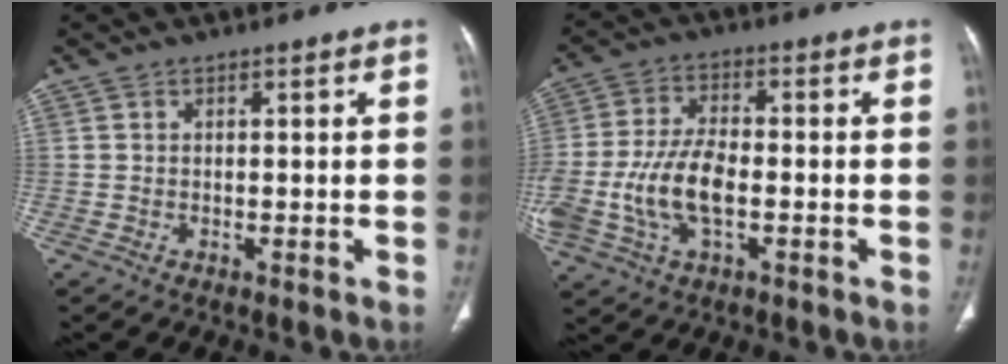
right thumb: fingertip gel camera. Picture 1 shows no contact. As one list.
[{"total": 11.9, "force": [-2.6, 6.1, 9.9], "torque": [-0.213, 0.015, -0.048]}]